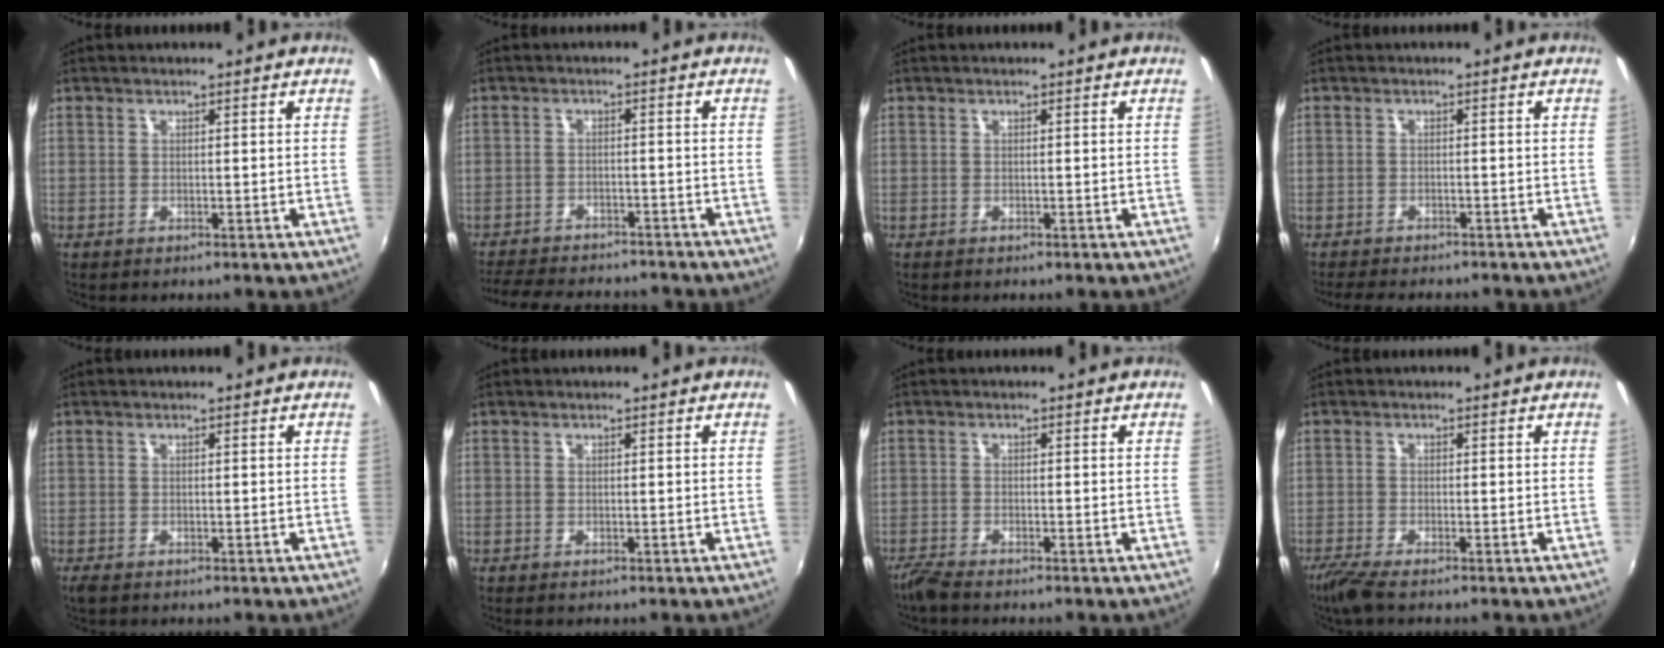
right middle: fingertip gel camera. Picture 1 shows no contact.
{"total": 14.2, "force": [-12.5, 4.0, 5.4], "torque": [-0.125, -0.009, -0.181]}
{"total": 0.0}
{"total": 6.6, "force": [-5.8, 1.6, 2.6], "torque": [-0.066, -0.012, -0.089]}
{"total": 1.3, "force": [-0.9, 0.5, 0.8], "torque": [-0.017, -0.006, -0.016]}
{"total": 0.0}
{"total": 2.8, "force": [-2.6, 0.1, 1.2], "torque": [-0.037, -0.010, -0.052]}
{"total": 4.0, "force": [-3.1, 0.3, 2.5], "torque": [-0.066, -0.015, -0.062]}